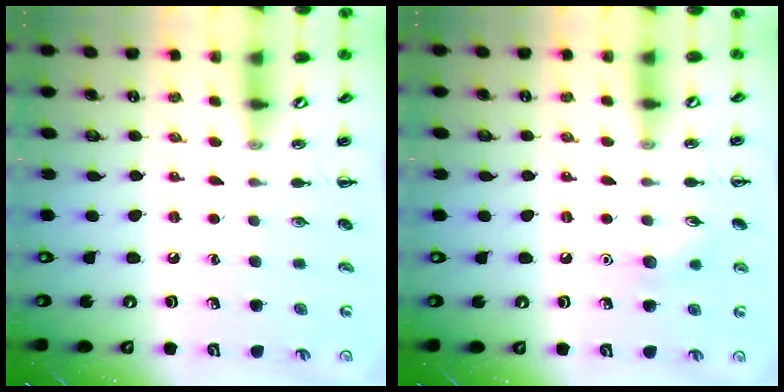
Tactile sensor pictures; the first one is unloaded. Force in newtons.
{"total": 7.3, "press": 7.0, "slide": 2.0}